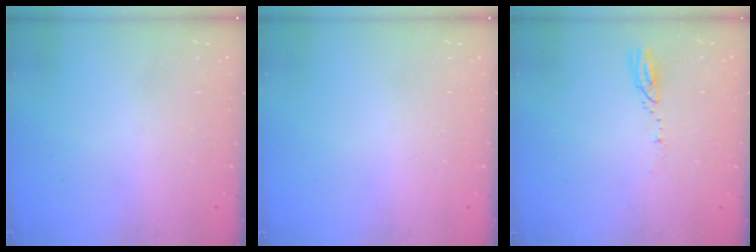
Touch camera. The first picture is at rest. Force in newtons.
{"total": 0.0}
{"total": 3.1, "press": 3.1, "slide": 0.3}